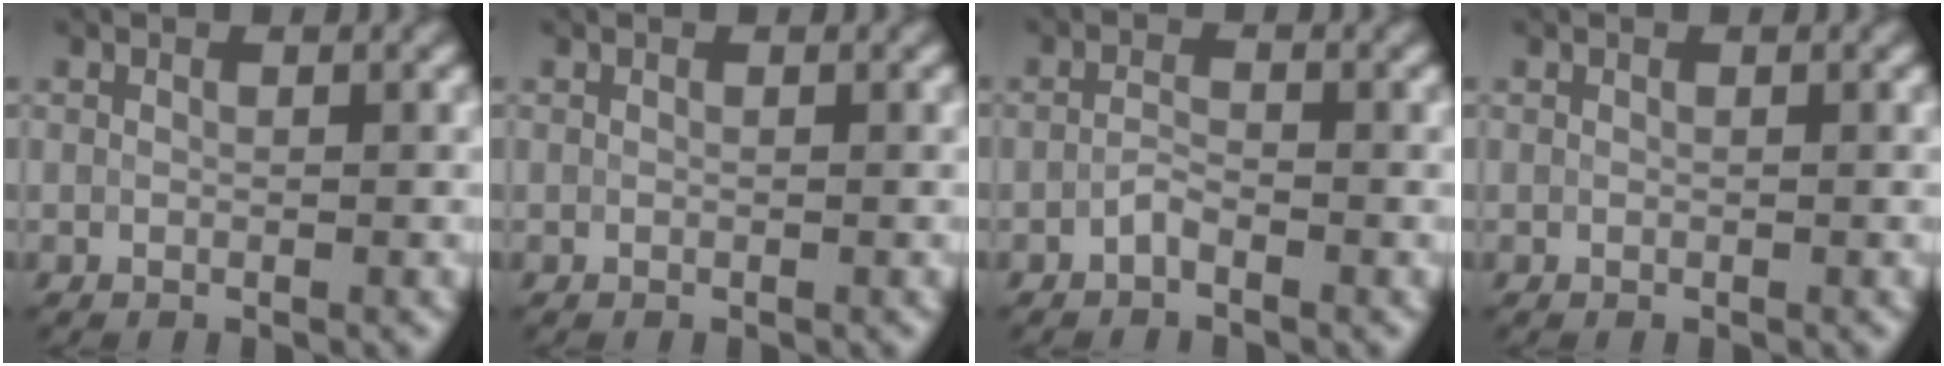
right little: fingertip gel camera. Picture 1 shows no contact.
{"total": 0.0}
{"total": 1.1, "force": [-0.8, 0.4, 0.7], "torque": [-0.017, 0.004, -0.017]}
{"total": 0.0}